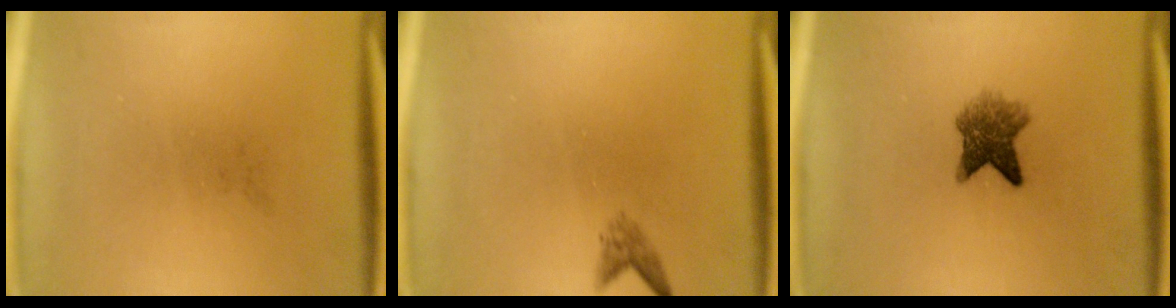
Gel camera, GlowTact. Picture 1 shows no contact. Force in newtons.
{"total": 1.3}
{"total": 5.0}